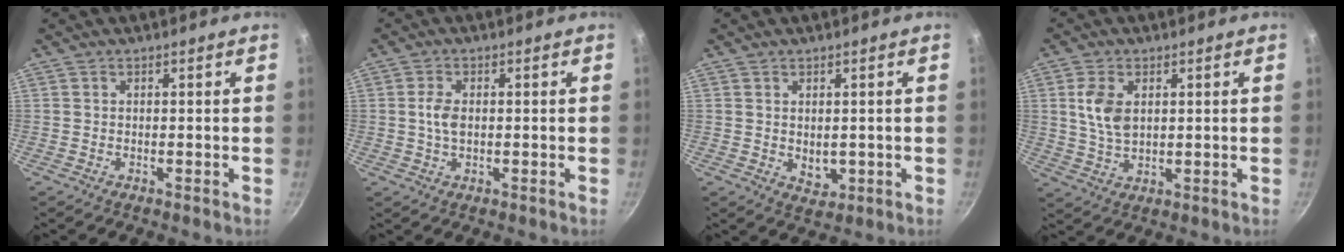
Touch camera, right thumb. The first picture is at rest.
{"total": 3.4, "force": [0.1, 2.0, 2.8], "torque": [-0.052, 0.004, 0.000]}
{"total": 3.4, "force": [0.1, 2.5, 2.3], "torque": [-0.027, -0.009, 0.009]}
{"total": 6.9, "force": [1.7, 4.2, 5.2], "torque": [-0.098, -0.008, 0.035]}